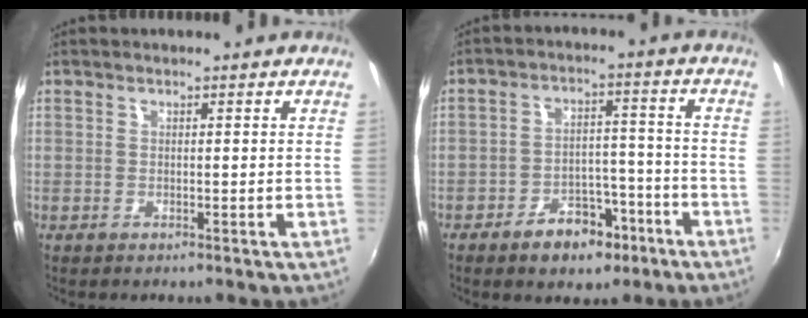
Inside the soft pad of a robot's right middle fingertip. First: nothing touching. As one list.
[{"total": 8.9, "force": [-5.8, 5.1, 4.5], "torque": [-0.089, 0.024, -0.074]}]